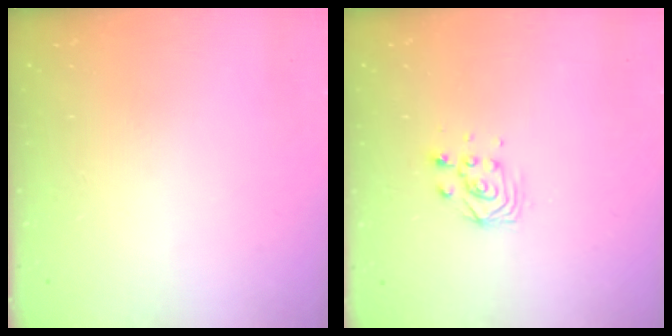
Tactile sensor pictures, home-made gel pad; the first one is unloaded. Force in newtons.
{"total": 3.0, "press": 3.0, "slide": 0.2}